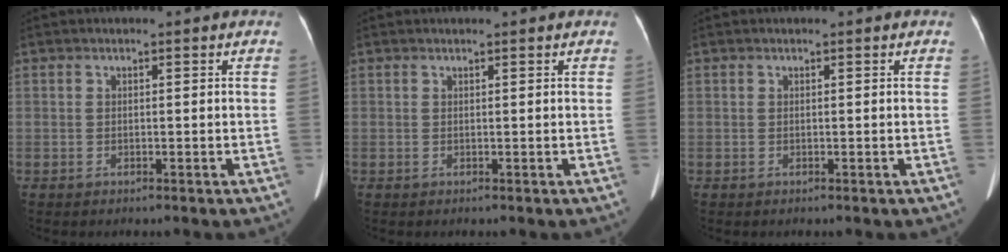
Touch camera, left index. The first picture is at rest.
{"total": 1.4, "force": [1.3, 0.0, 0.6], "torque": [-0.009, 0.006, 0.016]}
{"total": 0.0}